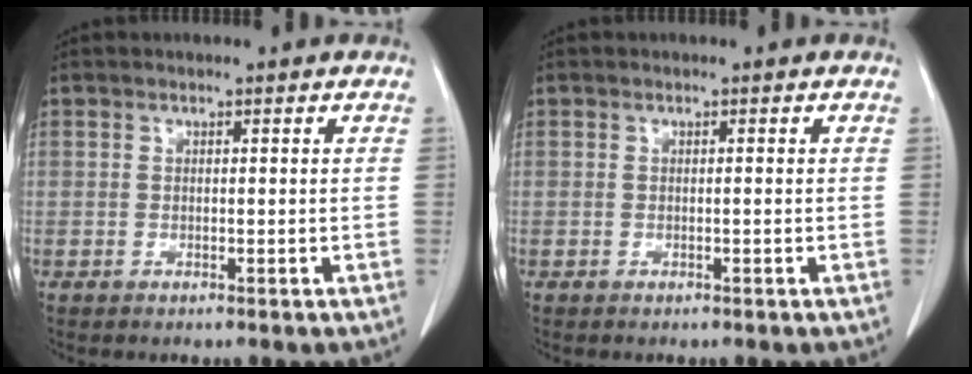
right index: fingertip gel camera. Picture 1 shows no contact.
{"total": 0.0}